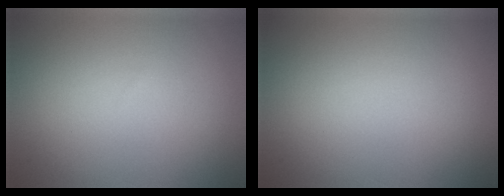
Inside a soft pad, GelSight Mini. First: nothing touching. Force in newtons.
{"total": 0.0}